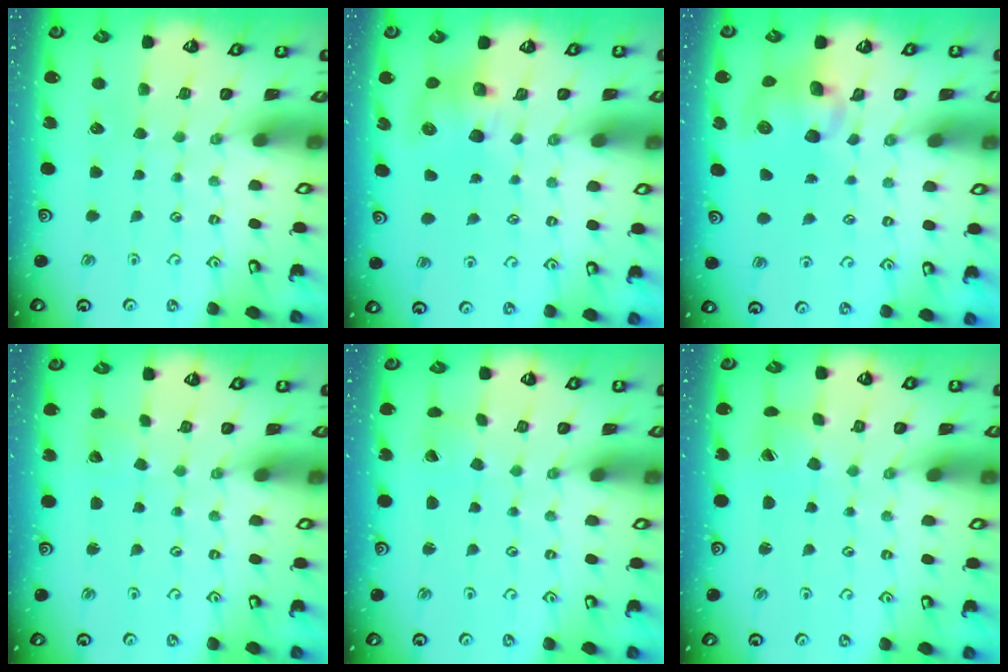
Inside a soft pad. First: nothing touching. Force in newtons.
{"total": 7.7, "press": 7.7, "slide": 1.0}
{"total": 9.7, "press": 9.6, "slide": 1.3}
{"total": 2.3, "press": 2.3, "slide": 0.1}
{"total": 0.9, "press": 0.9, "slide": 0.1}
{"total": 2.6, "press": 2.6, "slide": 0.3}